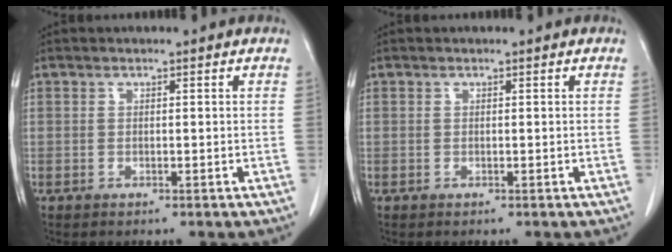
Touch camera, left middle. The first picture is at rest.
{"total": 0.0}